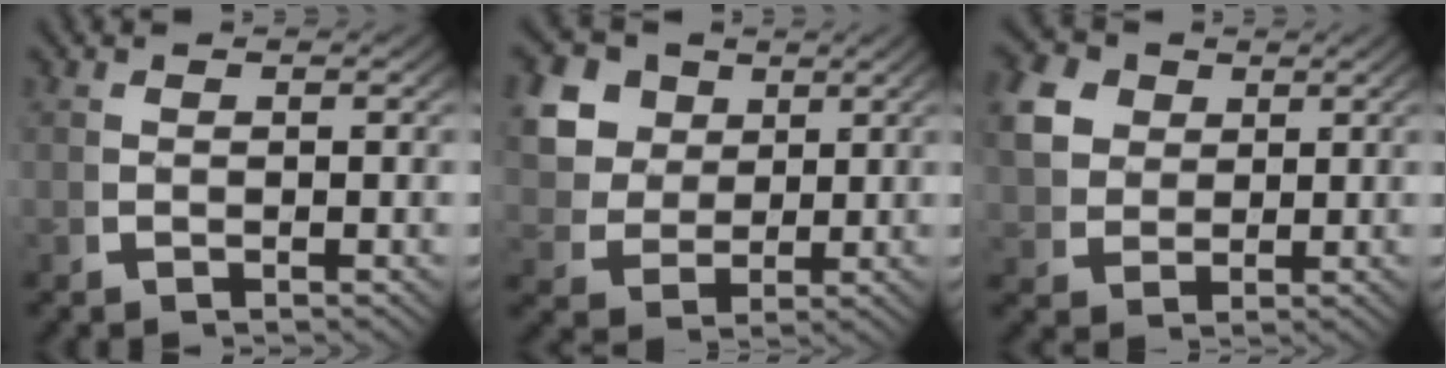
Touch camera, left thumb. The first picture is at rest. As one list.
[{"total": 10.2, "force": [3.2, 8.2, 5.1], "torque": [-0.121, -0.015, 0.054]}, {"total": 7.5, "force": [2.9, 5.8, 3.7], "torque": [-0.091, -0.011, 0.057]}]